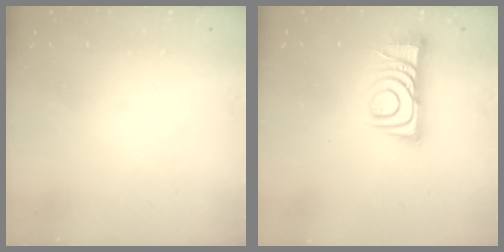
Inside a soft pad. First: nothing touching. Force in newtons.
{"total": 9.3, "press": 9.3, "slide": 0.6}